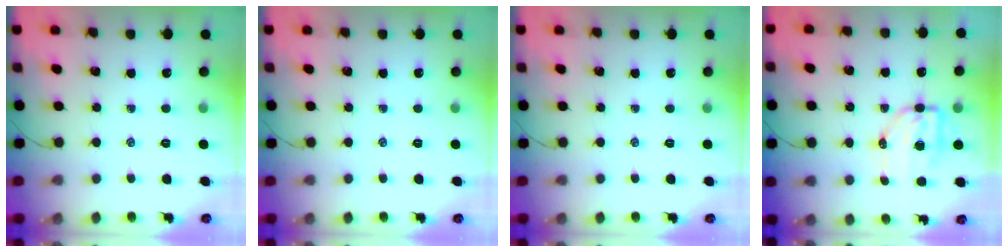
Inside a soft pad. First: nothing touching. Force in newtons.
{"total": 0.0}
{"total": 0.0}
{"total": 7.8, "press": 7.6, "slide": 1.5}